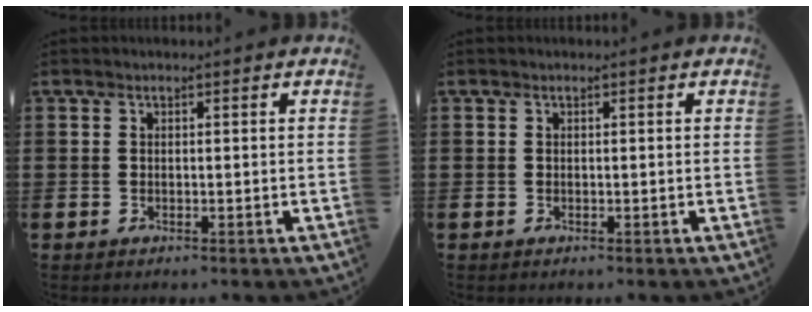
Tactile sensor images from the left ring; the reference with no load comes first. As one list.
[{"total": 0.0}]